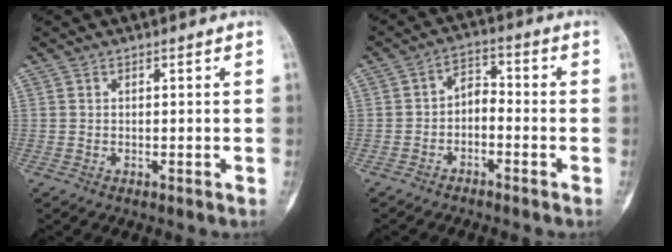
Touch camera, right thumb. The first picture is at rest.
{"total": 4.6, "force": [-1.9, 2.9, 3.1], "torque": [-0.040, 0.035, -0.043]}